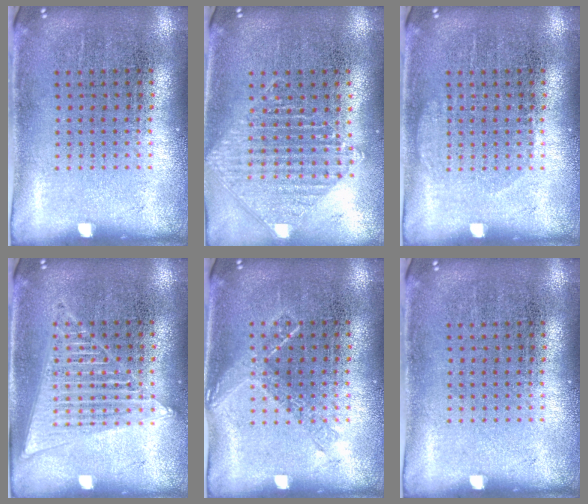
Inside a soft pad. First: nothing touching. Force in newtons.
{"total": 1.0, "press": 1.0, "slide": 0.1}
{"total": 0.9, "press": 0.9, "slide": 0.3}
{"total": 1.5, "press": 1.5, "slide": 0.1}
{"total": 0.8, "press": 0.8, "slide": 0.3}
{"total": 0.0}